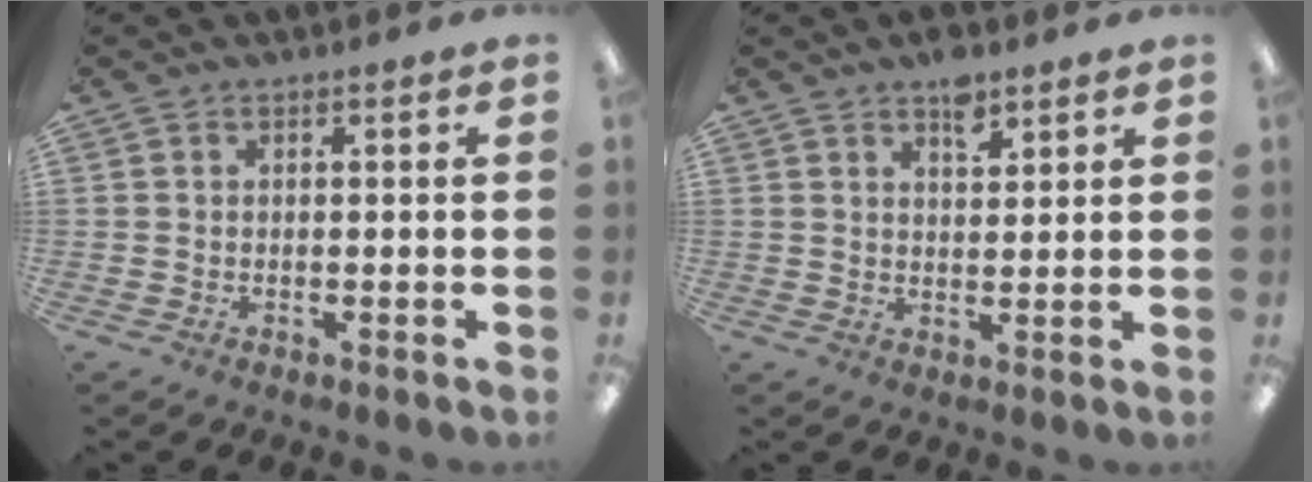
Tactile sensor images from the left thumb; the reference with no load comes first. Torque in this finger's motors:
{"motor_torque": [0.36, 0.15, 0.33, -0.28, 0.01]}